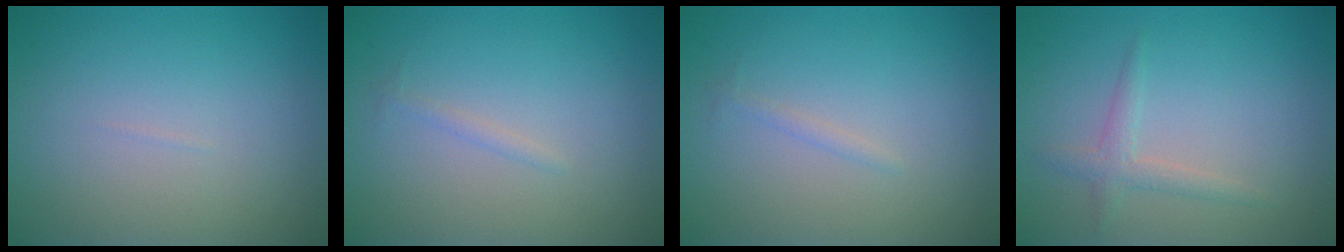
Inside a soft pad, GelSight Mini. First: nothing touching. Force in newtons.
{"total": 0.6, "press": 0.6, "slide": 0.0}
{"total": 0.6, "press": 0.6, "slide": 0.0}
{"total": 1.6, "press": 1.6, "slide": 0.0}